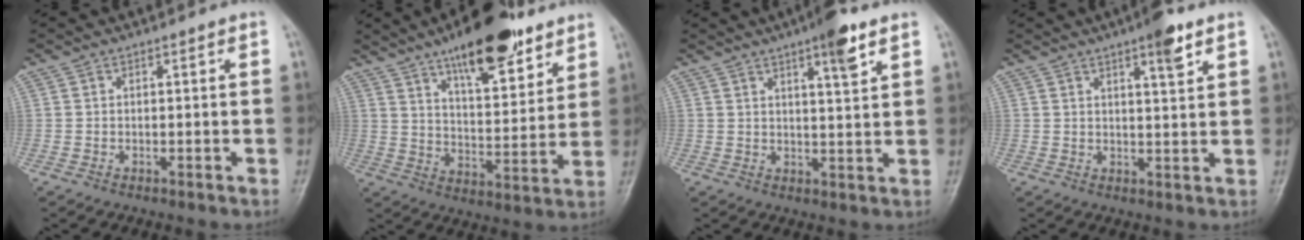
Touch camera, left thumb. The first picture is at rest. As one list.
[{"total": 17.4, "force": [11.7, 6.0, 11.5], "torque": [-0.139, -0.061, 0.185]}, {"total": 7.0, "force": [4.1, 1.2, 5.5], "torque": [-0.076, -0.020, 0.060]}, {"total": 5.6, "force": [3.4, 1.1, 4.3], "torque": [-0.057, -0.018, 0.047]}]